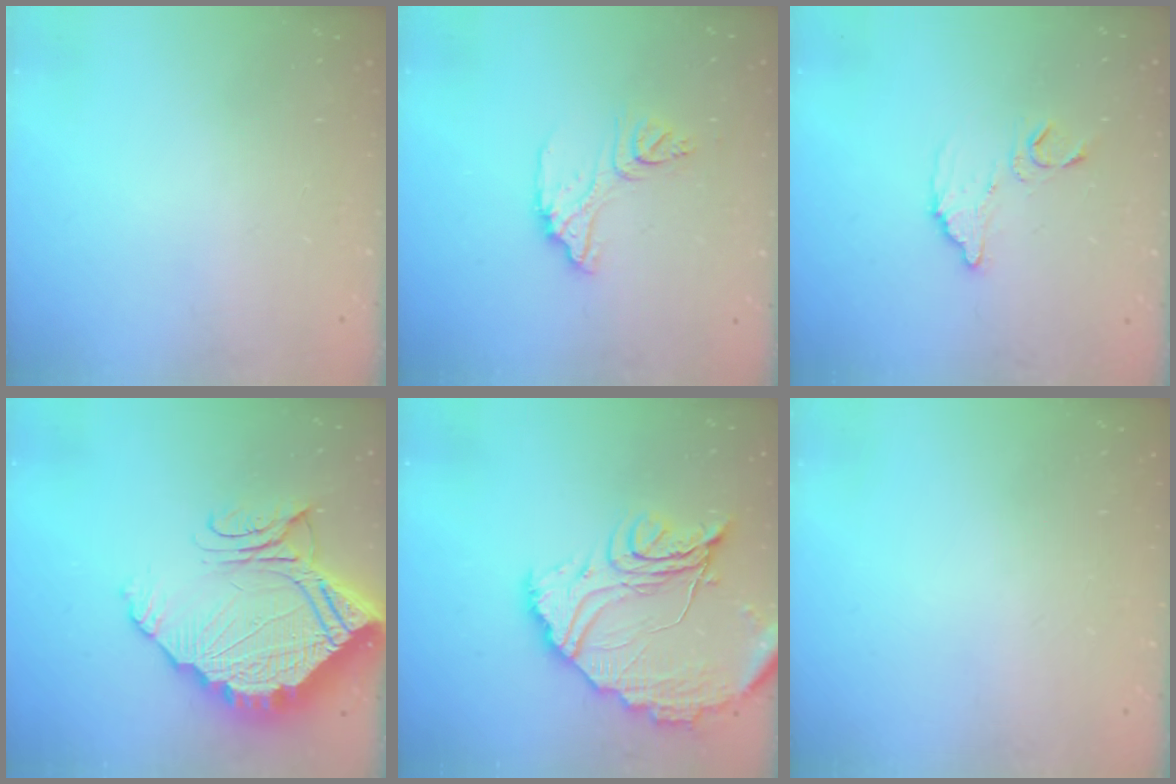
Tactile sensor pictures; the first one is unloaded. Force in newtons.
{"total": 11.1, "press": 11.0, "slide": 1.0}
{"total": 10.1, "press": 10.1, "slide": 0.4}
{"total": 19.5, "press": 19.4, "slide": 1.5}
{"total": 17.1, "press": 17.0, "slide": 1.8}
{"total": 0.0}